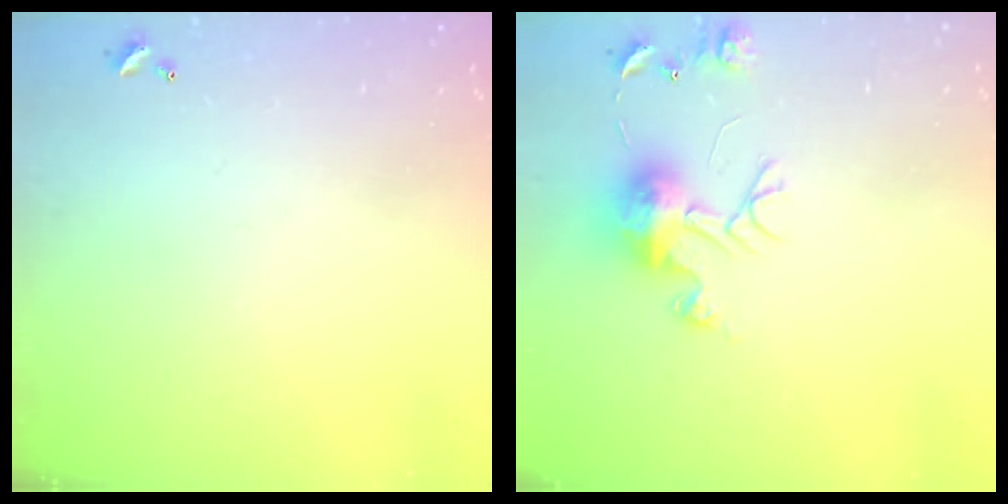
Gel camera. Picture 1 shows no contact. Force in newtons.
{"total": 11.6, "press": 11.6, "slide": 1.1}